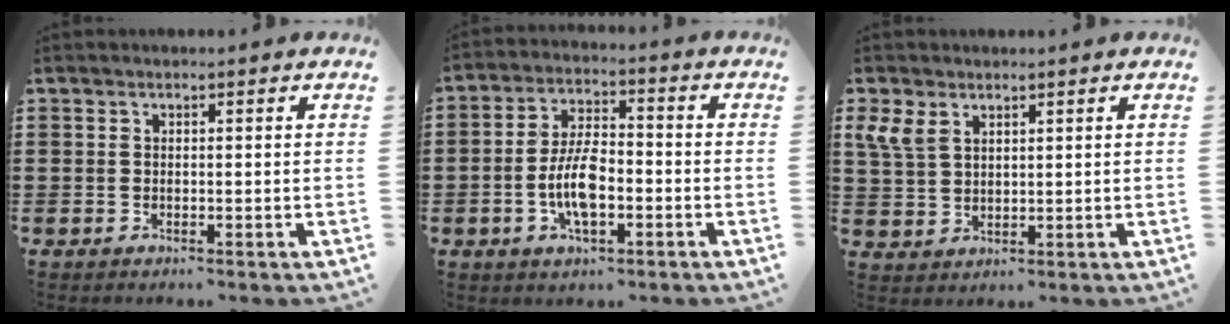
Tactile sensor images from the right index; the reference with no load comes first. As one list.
[{"total": 7.9, "force": [-2.2, 3.3, 6.8], "torque": [-0.156, -0.003, -0.048]}, {"total": 4.4, "force": [2.5, 2.7, 2.5], "torque": [-0.069, 0.005, 0.046]}]